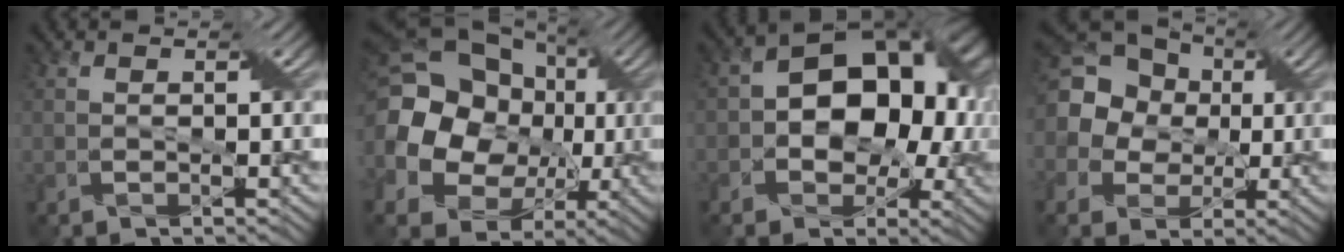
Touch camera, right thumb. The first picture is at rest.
{"total": 20.7, "force": [1.6, 17.2, 11.3], "torque": [-0.281, 0.006, 0.025]}
{"total": 15.0, "force": [0.4, 10.4, 10.8], "torque": [-0.143, -0.002, 0.009]}
{"total": 17.3, "force": [2.8, 15.4, 7.5], "torque": [-0.219, 0.033, 0.019]}